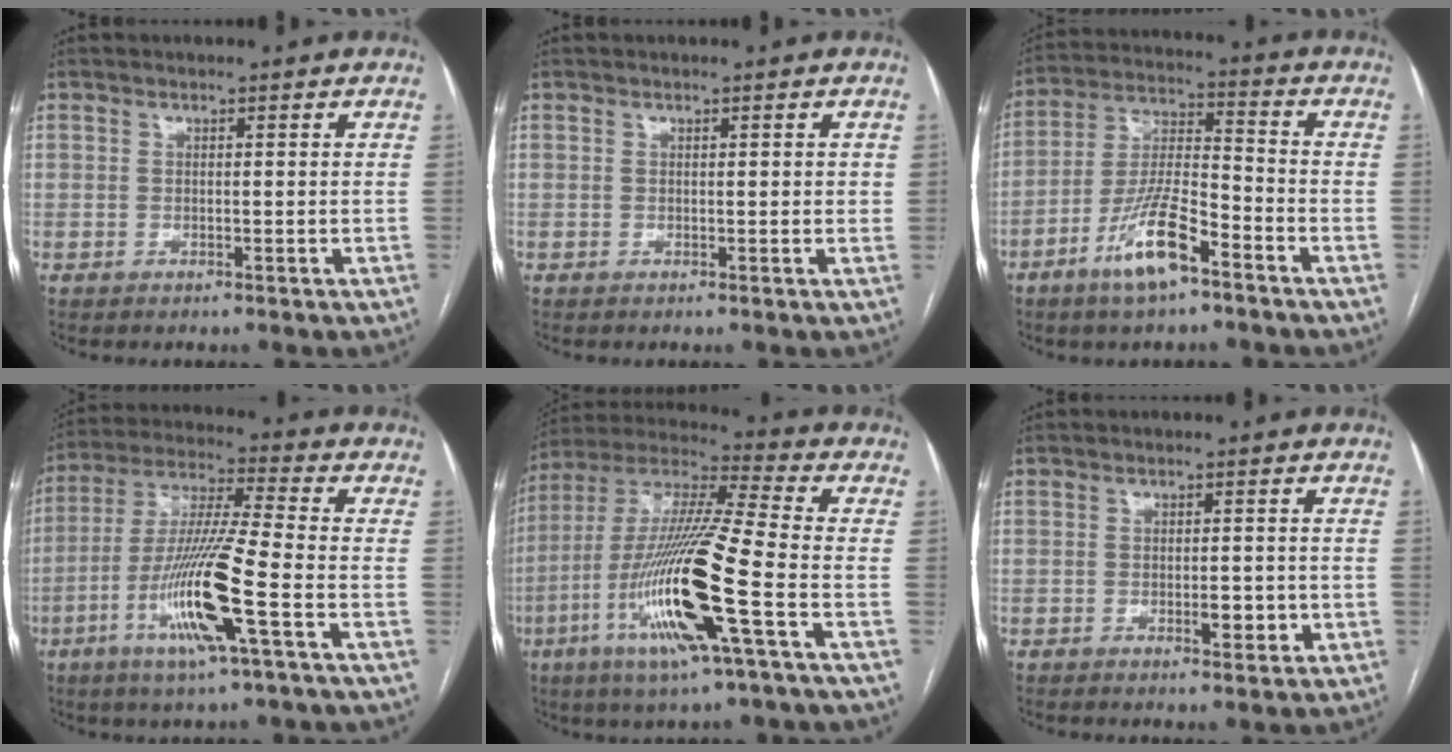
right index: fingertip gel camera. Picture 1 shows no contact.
{"total": 1.2, "force": [0.3, 0.4, 1.1], "torque": [-0.011, 0.001, 0.003]}
{"total": 11.3, "force": [-6.6, 2.2, 8.9], "torque": [-0.180, -0.007, -0.125]}
{"total": 14.7, "force": [-5.4, -0.3, 13.7], "torque": [-0.277, -0.015, -0.106]}
{"total": 19.8, "force": [-6.5, 0.2, 18.8], "torque": [-0.396, -0.023, -0.129]}
{"total": 3.1, "force": [-0.9, 1.0, 2.8], "torque": [-0.043, 0.000, -0.009]}